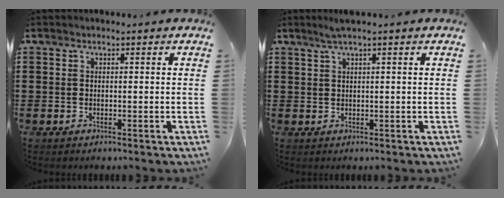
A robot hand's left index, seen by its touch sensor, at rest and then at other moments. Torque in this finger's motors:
{"motor_torque": [1.02, -1.12, 0.19, 0.07]}